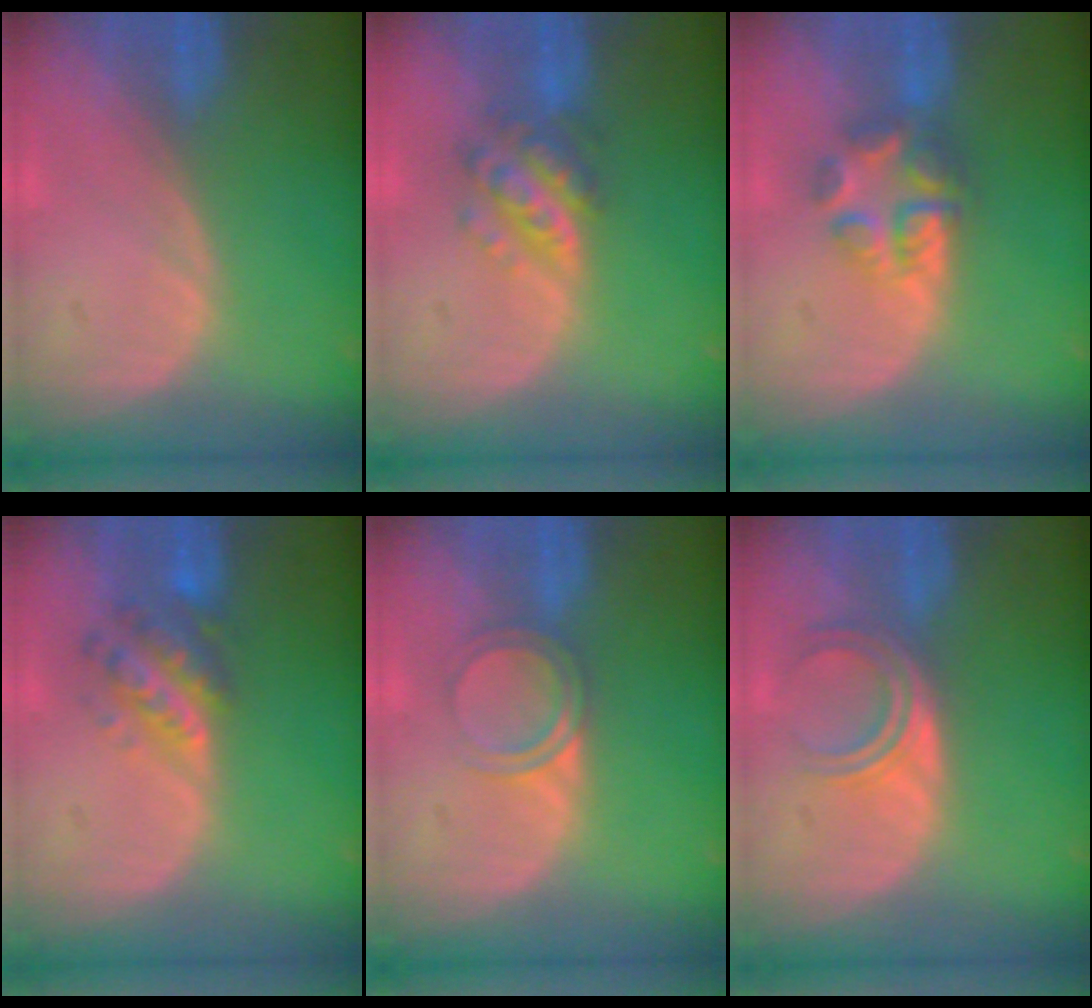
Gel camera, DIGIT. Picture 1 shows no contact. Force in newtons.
{"total": 6.0, "press": 5.3, "slide": 2.8}
{"total": 5.7, "press": 5.3, "slide": 2.0}
{"total": 5.8, "press": 5.5, "slide": 1.7}
{"total": 3.4, "press": 3.3, "slide": 0.3}
{"total": 4.8, "press": 4.0, "slide": 2.6}